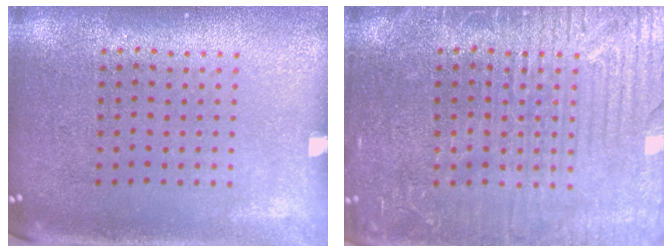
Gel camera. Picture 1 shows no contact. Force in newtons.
{"total": 4.1, "press": 4.1, "slide": 0.5}